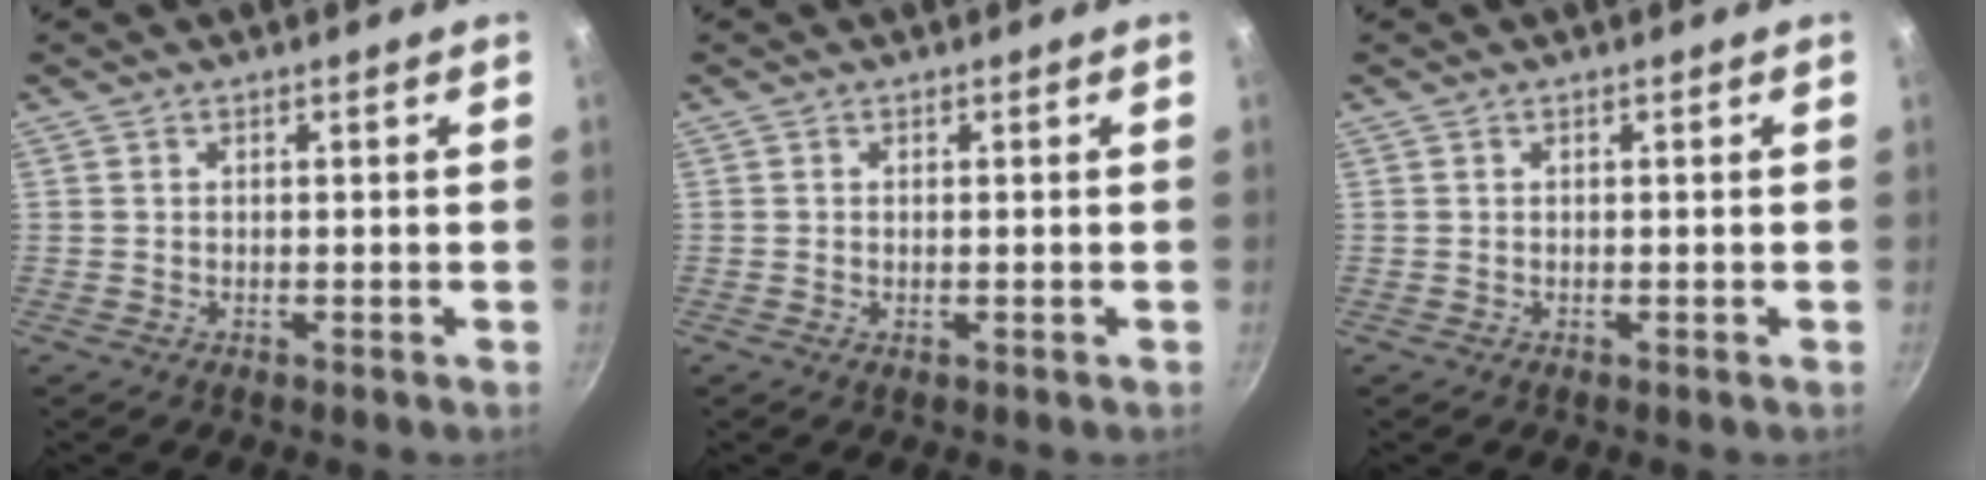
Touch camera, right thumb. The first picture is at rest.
{"total": 0.6, "force": [-0.1, 0.2, 0.5], "torque": [-0.009, 0.000, -0.002]}
{"total": 0.0}